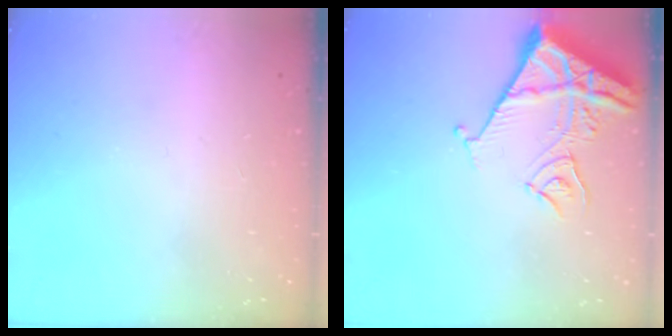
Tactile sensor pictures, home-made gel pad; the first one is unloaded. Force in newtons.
{"total": 10.5, "press": 10.5, "slide": 1.2}